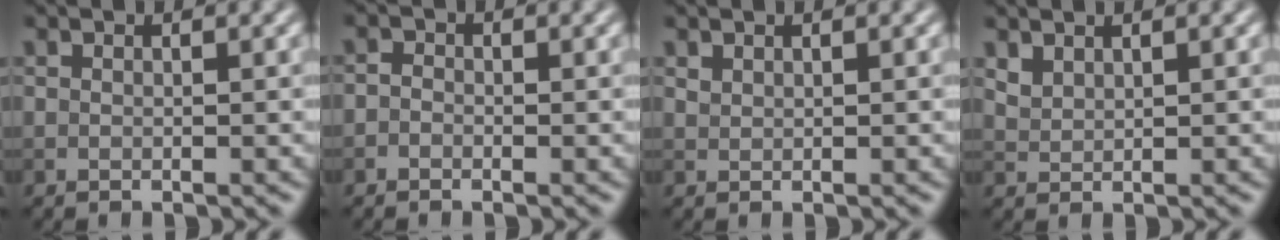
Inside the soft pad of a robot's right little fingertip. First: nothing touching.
{"total": 0.8, "force": [-0.5, 0.6, 0.3], "torque": [-0.002, -0.003, -0.014]}
{"total": 0.6, "force": [0.6, 0.2, 0.1], "torque": [-0.006, 0.000, 0.016]}
{"total": 1.4, "force": [1.2, 0.6, 0.5], "torque": [-0.017, 0.000, 0.031]}